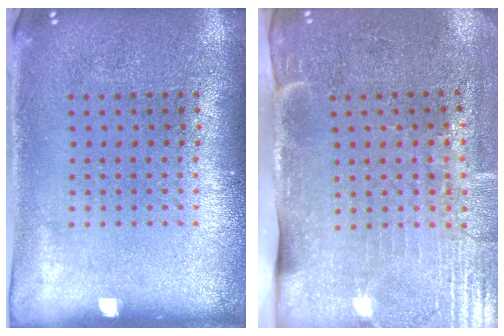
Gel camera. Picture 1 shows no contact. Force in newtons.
{"total": 4.5, "press": 3.7, "slide": 2.5}